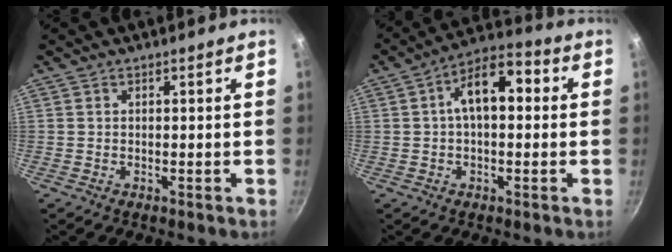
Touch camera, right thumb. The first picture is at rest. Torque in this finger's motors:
{"motor_torque": [-0.49, 1.76, 1.17, 0.08, 0.08]}